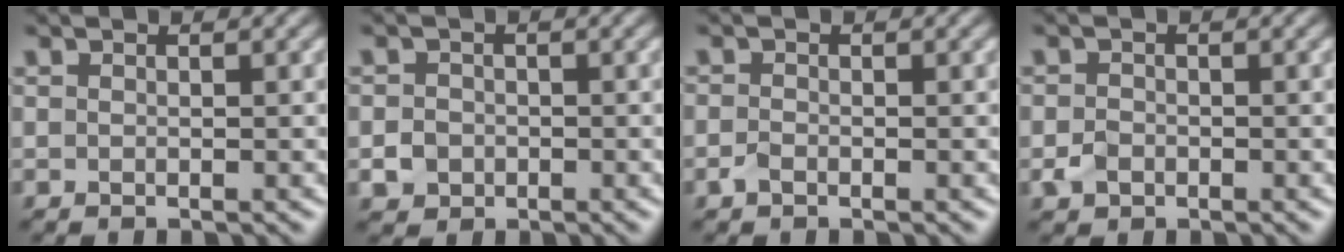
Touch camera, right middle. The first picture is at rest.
{"total": 1.8, "force": [-0.5, 1.6, 0.6], "torque": [-0.003, -0.001, -0.012]}
{"total": 0.9, "force": [-0.5, 0.5, 0.5], "torque": [-0.011, -0.001, -0.011]}
{"total": 1.5, "force": [-0.6, 1.2, 0.7], "torque": [-0.010, -0.002, -0.015]}